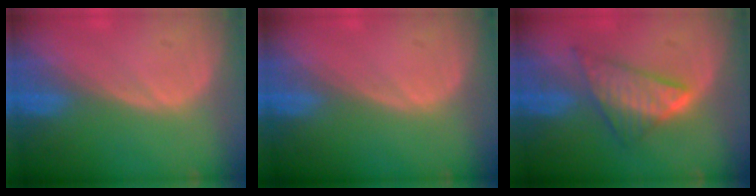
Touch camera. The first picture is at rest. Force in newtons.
{"total": 0.0}
{"total": 6.5, "press": 6.5, "slide": 0.2}